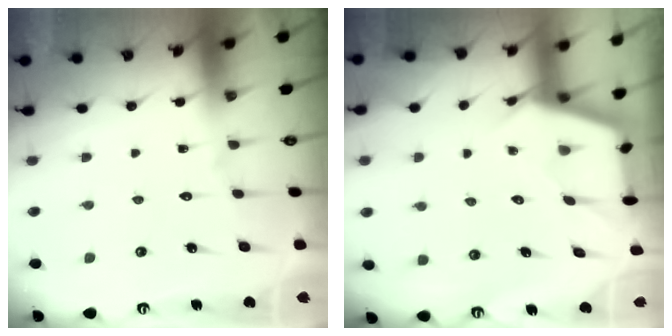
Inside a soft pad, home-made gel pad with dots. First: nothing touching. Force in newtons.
{"total": 2.7, "press": 2.7, "slide": 0.3}